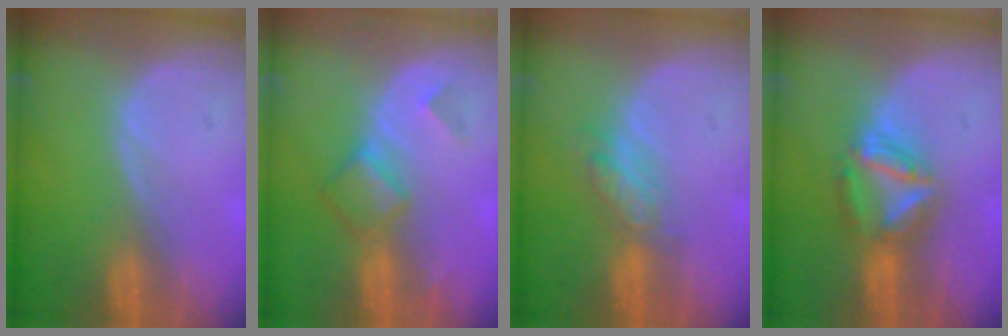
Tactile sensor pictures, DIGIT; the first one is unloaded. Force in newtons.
{"total": 5.0, "press": 4.4, "slide": 2.4}
{"total": 4.6, "press": 4.1, "slide": 2.1}
{"total": 6.6, "press": 6.3, "slide": 2.2}